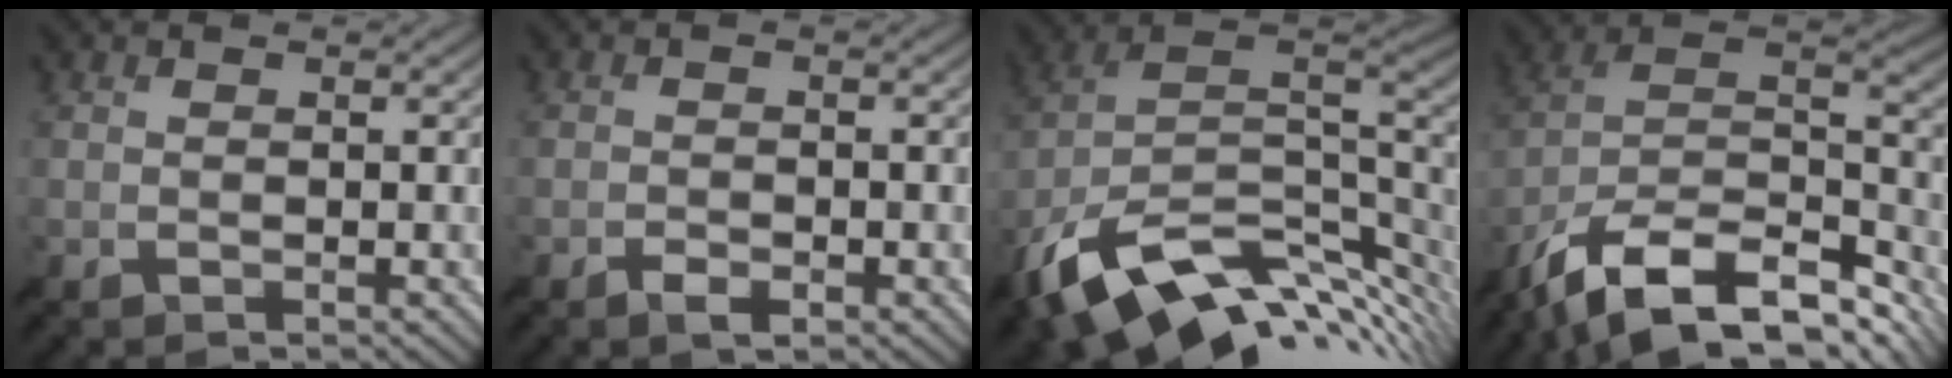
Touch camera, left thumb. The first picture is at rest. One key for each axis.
{"total": 1.8, "fx": -1.3, "fy": 0.6, "fz": 1.1, "tx": -0.015, "ty": -0.003, "tz": -0.023}
{"total": 16.0, "fx": -6.0, "fy": 8.6, "fz": 12.0, "tx": -0.252, "ty": -0.022, "tz": -0.099}
{"total": 16.9, "fx": -11.3, "fy": 7.4, "fz": 10.1, "tx": -0.241, "ty": -0.026, "tz": -0.180}